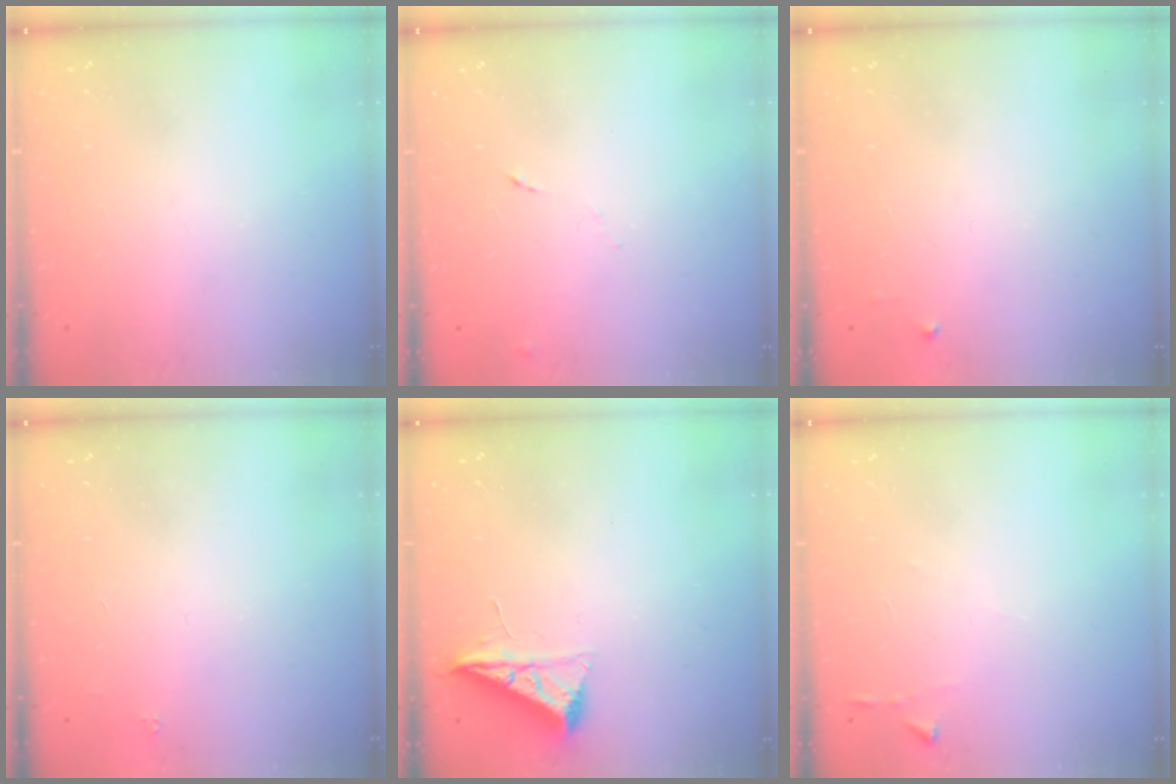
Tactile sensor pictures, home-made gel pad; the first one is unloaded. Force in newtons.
{"total": 4.1, "press": 4.1, "slide": 0.7}
{"total": 2.5, "press": 2.5, "slide": 0.4}
{"total": 1.6, "press": 1.5, "slide": 0.2}
{"total": 7.0, "press": 6.9, "slide": 0.8}
{"total": 2.9, "press": 2.9, "slide": 0.3}